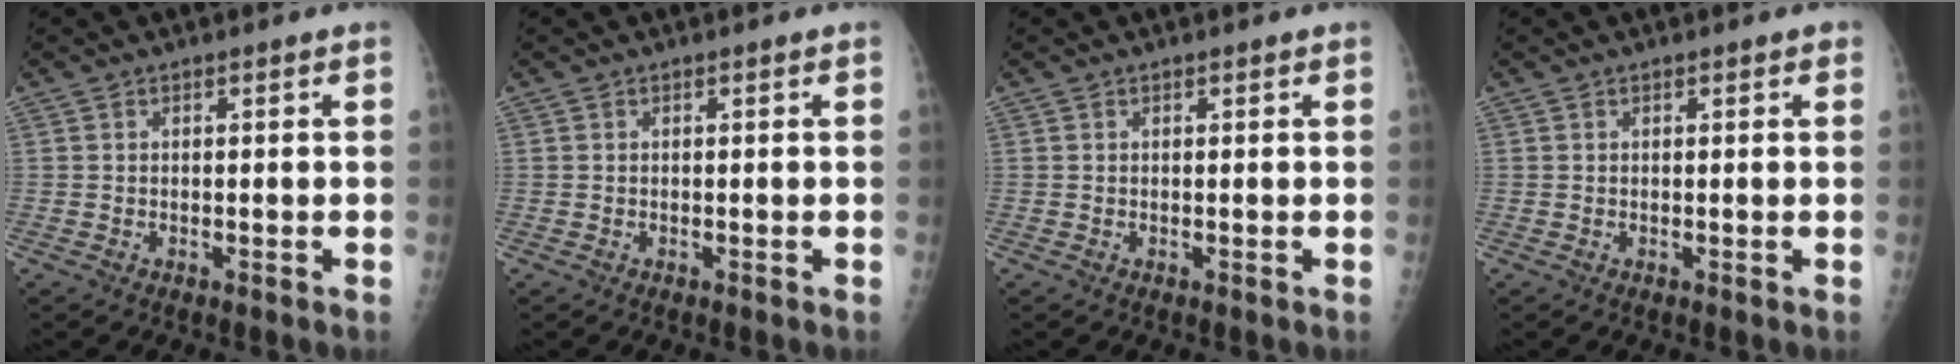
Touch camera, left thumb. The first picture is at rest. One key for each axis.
{"total": 0.0}
{"total": 0.0}
{"total": 0.6, "fx": 0.4, "fy": 0.3, "fz": 0.4, "tx": 0.001, "ty": -0.001, "tz": 0.002}